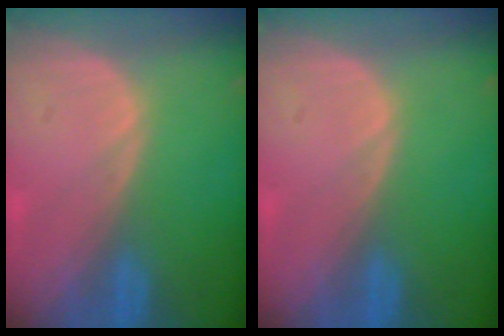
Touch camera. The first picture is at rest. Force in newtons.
{"total": 0.0}